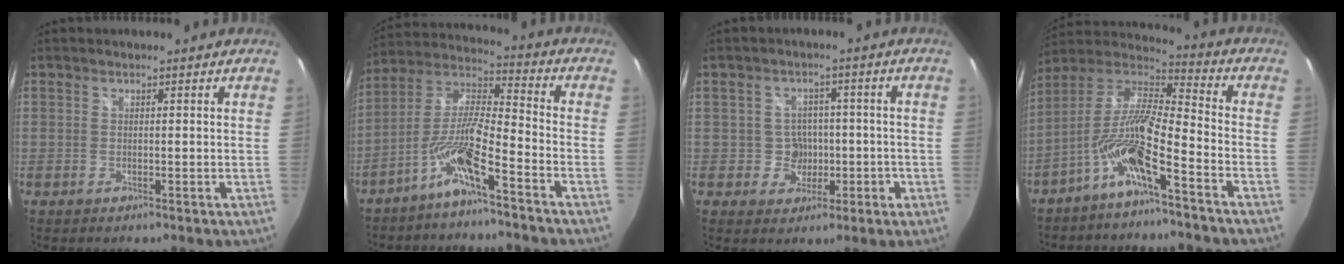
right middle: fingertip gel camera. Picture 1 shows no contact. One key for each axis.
{"total": 9.3, "fx": -5.9, "fy": 0.5, "fz": 7.1, "tx": -0.155, "ty": 0.011, "tz": -0.112}
{"total": 4.8, "fx": -1.2, "fy": 4.6, "fz": 0.6, "tx": -0.018, "ty": 0.019, "tz": -0.004}
{"total": 11.2, "fx": -6.2, "fy": 1.3, "fz": 9.3, "tx": -0.182, "ty": 0.006, "tz": -0.121}